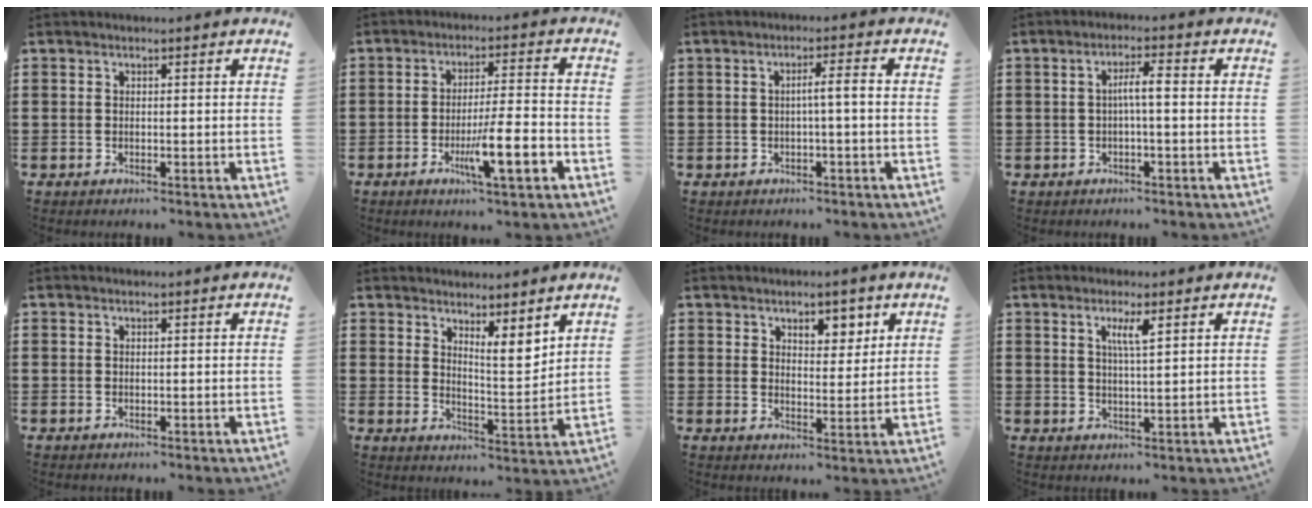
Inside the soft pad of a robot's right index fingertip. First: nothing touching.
{"total": 8.6, "force": [-3.6, 1.0, 7.7], "torque": [-0.127, -0.002, -0.060]}
{"total": 2.7, "force": [-0.5, -0.1, 2.6], "torque": [-0.046, -0.001, -0.012]}
{"total": 3.2, "force": [-0.4, 0.3, 3.1], "torque": [-0.059, 0.003, -0.011]}
{"total": 0.0}
{"total": 4.9, "force": [4.3, 1.0, 2.1], "torque": [-0.038, -0.023, 0.074]}
{"total": 4.3, "force": [2.9, 2.5, 2.1], "torque": [-0.027, 0.001, 0.046]}
{"total": 3.2, "force": [1.4, 0.4, 2.9], "torque": [-0.060, 0.002, 0.020]}